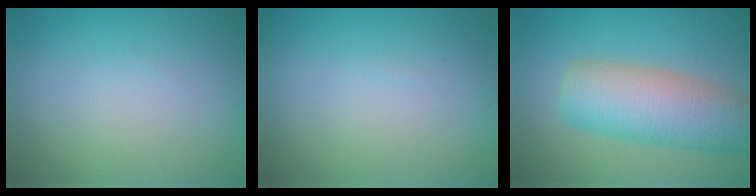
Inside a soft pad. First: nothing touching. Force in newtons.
{"total": 0.0}
{"total": 7.1, "press": 7.1, "slide": 0.4}